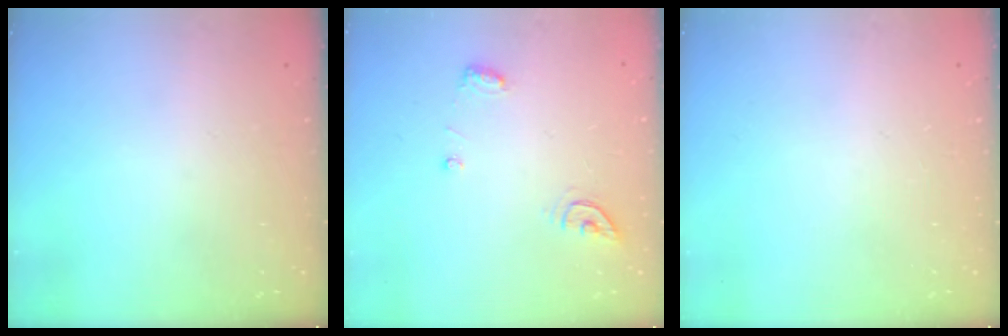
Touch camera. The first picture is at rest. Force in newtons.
{"total": 6.4, "press": 6.4, "slide": 0.6}
{"total": 0.0}